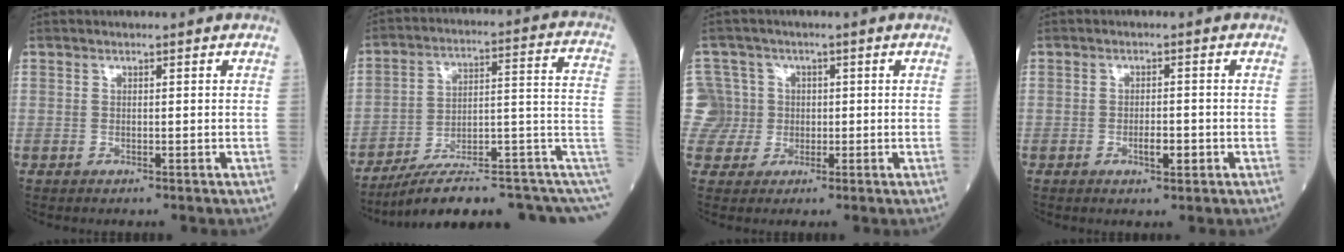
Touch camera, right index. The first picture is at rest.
{"total": 19.2, "force": [-10.8, 2.9, 15.6], "torque": [-0.145, 0.076, -0.150]}
{"total": 7.0, "force": [0.3, 7.0, -0.1], "torque": [0.001, 0.037, 0.013]}
{"total": 2.7, "force": [-0.9, 0.9, 2.4], "torque": [-0.037, 0.002, -0.012]}